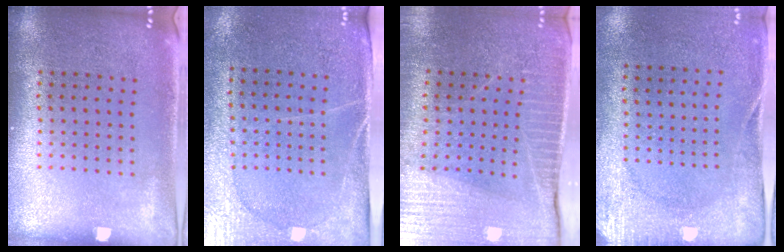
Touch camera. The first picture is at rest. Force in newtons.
{"total": 2.9, "press": 2.6, "slide": 1.3}
{"total": 3.6, "press": 3.5, "slide": 0.6}
{"total": 2.8, "press": 2.1, "slide": 1.8}